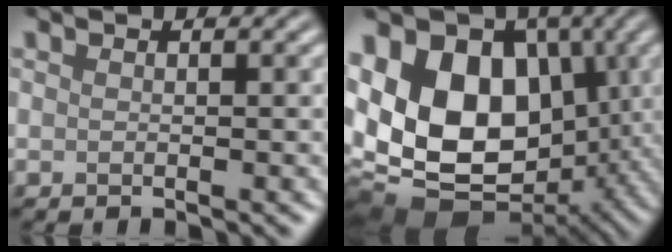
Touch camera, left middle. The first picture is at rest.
{"total": 21.0, "force": [0.2, 16.2, 13.4], "torque": [-0.246, 0.011, 0.002]}